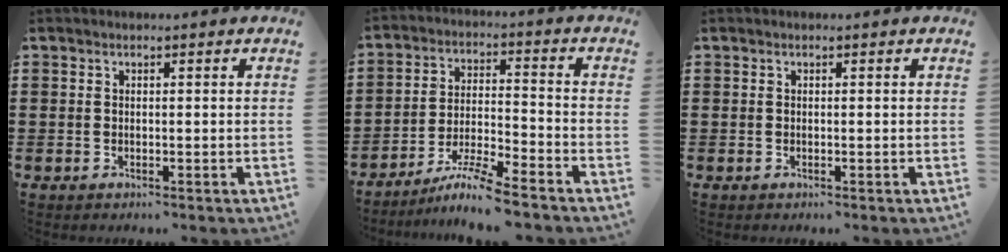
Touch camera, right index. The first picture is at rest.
{"total": 7.2, "force": [-6.3, -0.3, 3.5], "torque": [-0.074, -0.010, -0.123]}
{"total": 0.0}